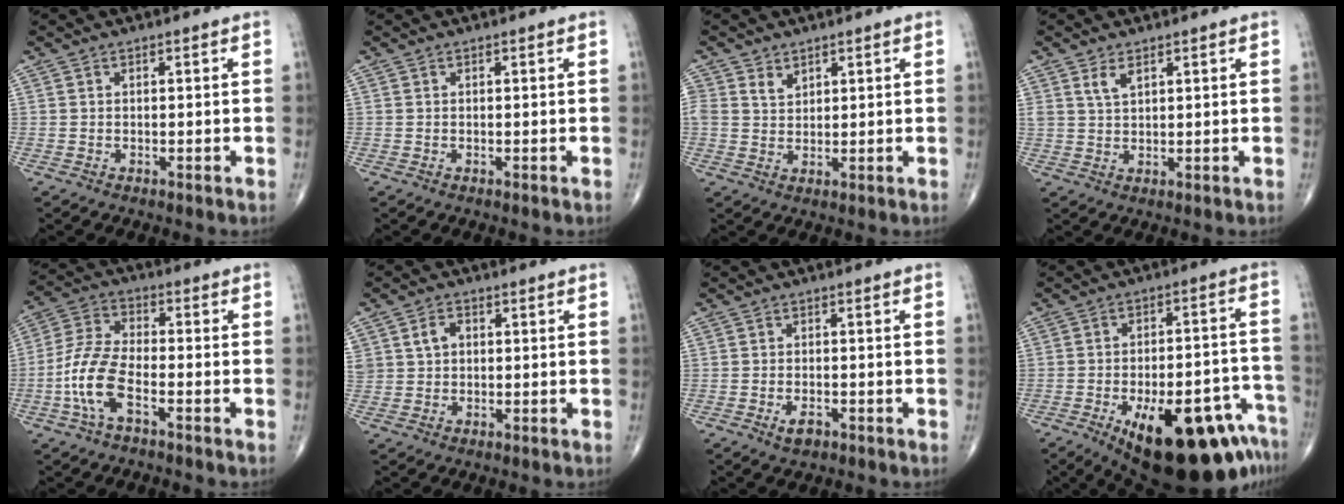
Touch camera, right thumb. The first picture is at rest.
{"total": 0.0}
{"total": 3.1, "force": [1.9, 2.3, 1.1], "torque": [-0.005, -0.015, 0.038]}
{"total": 2.7, "force": [1.7, 1.3, 1.7], "torque": [-0.030, -0.008, 0.038]}
{"total": 10.0, "force": [-3.9, 4.2, 8.2], "torque": [-0.185, 0.027, -0.079]}
{"total": 4.2, "force": [1.1, 3.3, 2.4], "torque": [-0.036, 0.005, 0.021]}
{"total": 2.6, "force": [-1.4, 1.3, 1.8], "torque": [-0.028, 0.001, -0.021]}
{"total": 25.3, "force": [-13.7, 9.9, 18.8], "torque": [-0.183, 0.064, -0.184]}